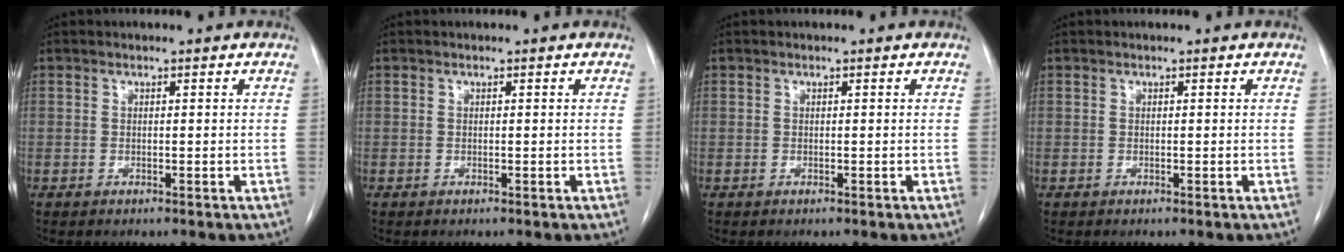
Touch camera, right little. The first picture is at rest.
{"total": 0.0}
{"total": 0.0}
{"total": 0.0}